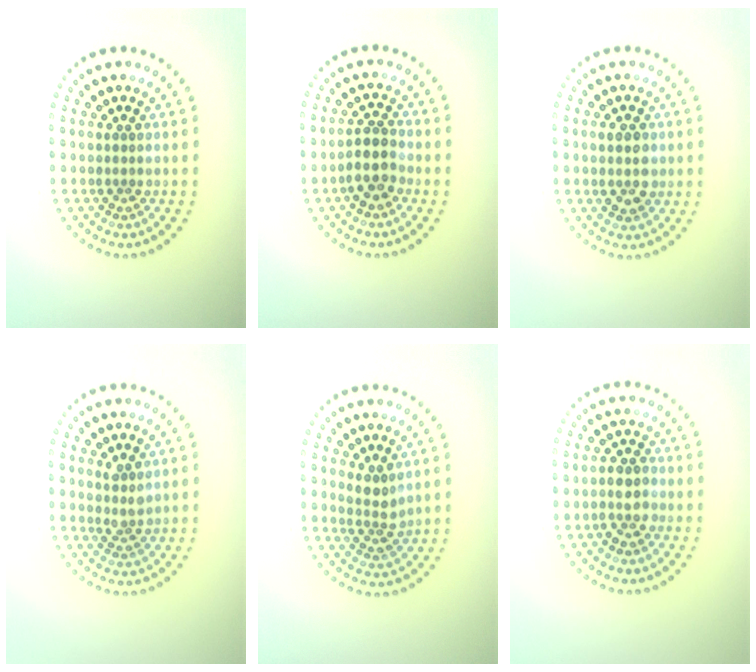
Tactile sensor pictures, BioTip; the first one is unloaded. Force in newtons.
{"total": 2.6, "press": 2.3, "slide": 1.2}
{"total": 2.5, "press": 2.5, "slide": 0.3}
{"total": 1.7, "press": 1.3, "slide": 1.2}
{"total": 2.1, "press": 1.7, "slide": 1.2}
{"total": 2.1, "press": 1.9, "slide": 0.9}